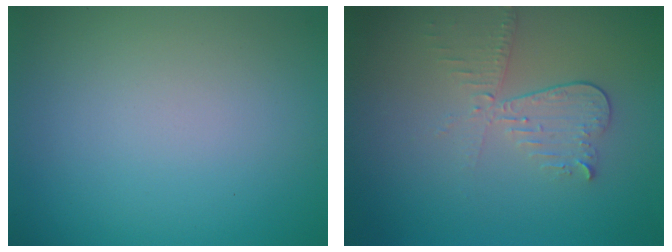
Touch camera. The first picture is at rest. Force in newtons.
{"total": 3.0, "press": 2.7, "slide": 1.4}